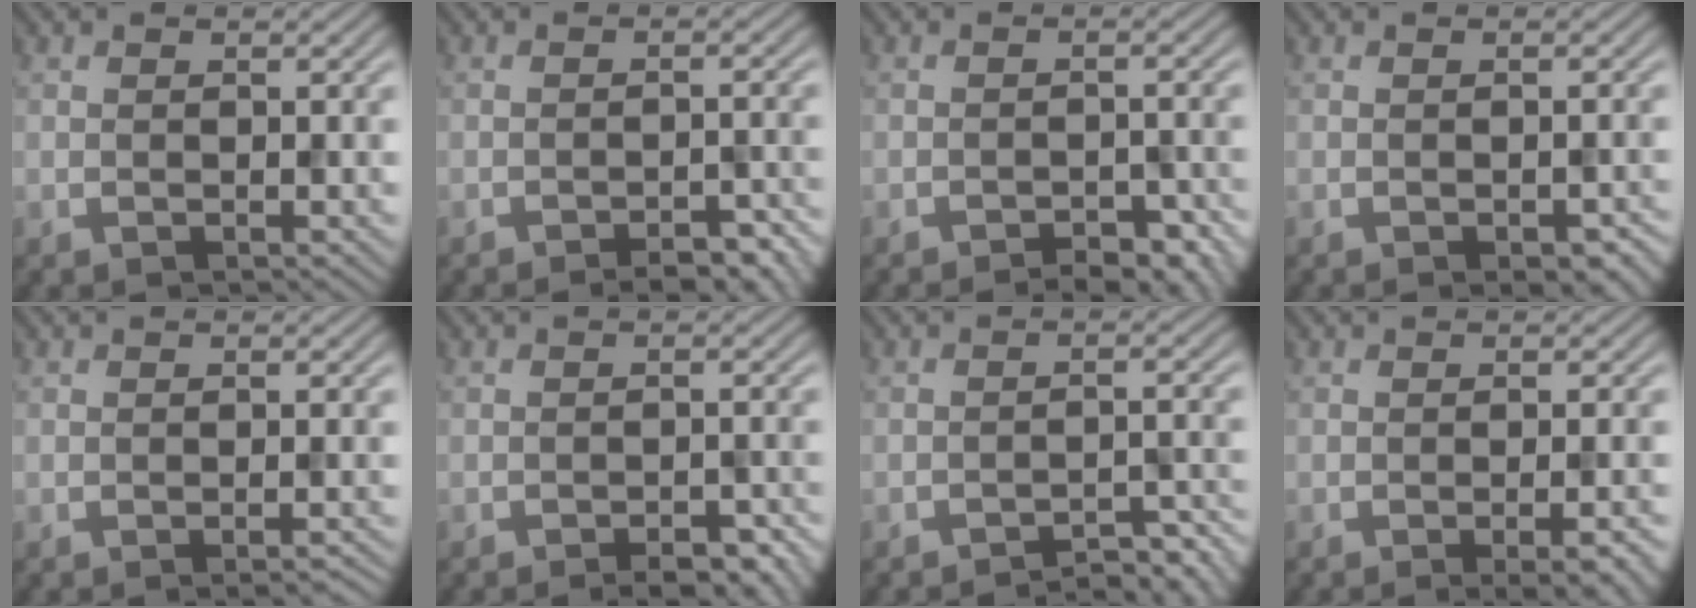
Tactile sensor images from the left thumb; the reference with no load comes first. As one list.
[{"total": 3.8, "force": [-3.1, 0.9, 2.1], "torque": [-0.035, 0.006, -0.039]}, {"total": 4.2, "force": [-3.4, 1.2, 2.2], "torque": [-0.038, 0.006, -0.043]}, {"total": 2.9, "force": [-1.8, 1.1, 2.1], "torque": [-0.027, -0.007, -0.013]}, {"total": 1.2, "force": [-0.7, 0.1, 1.0], "torque": [-0.009, 0.003, -0.012]}, {"total": 3.8, "force": [-2.9, 1.0, 2.3], "torque": [-0.035, 0.004, -0.035]}, {"total": 4.7, "force": [-4.2, 0.6, 2.0], "torque": [-0.030, 0.010, -0.055]}, {"total": 5.1, "force": [-2.5, 1.3, 4.3], "torque": [-0.047, 0.000, -0.027]}]